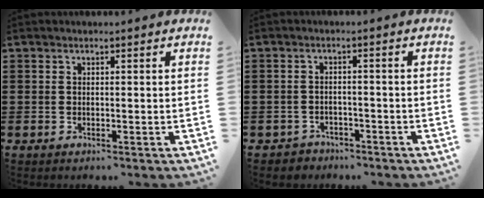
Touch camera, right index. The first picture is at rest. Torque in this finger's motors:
{"motor_torque": [-0.42, 0.45, 0.00, 0.00]}